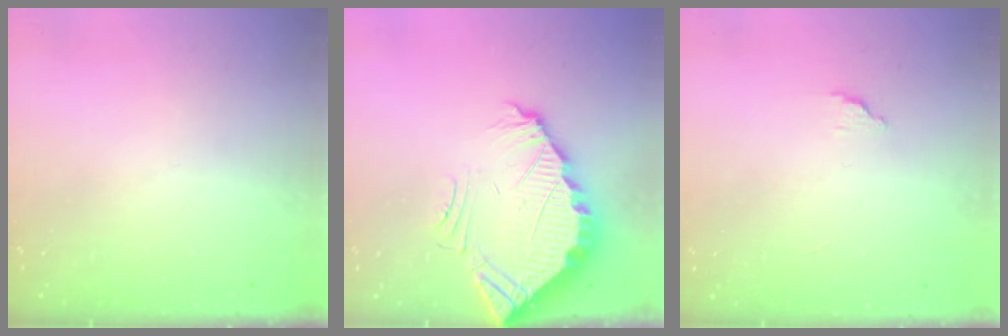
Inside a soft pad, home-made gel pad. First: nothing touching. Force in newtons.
{"total": 4.0, "press": 4.0, "slide": 0.2}
{"total": 1.4, "press": 1.4, "slide": 0.1}